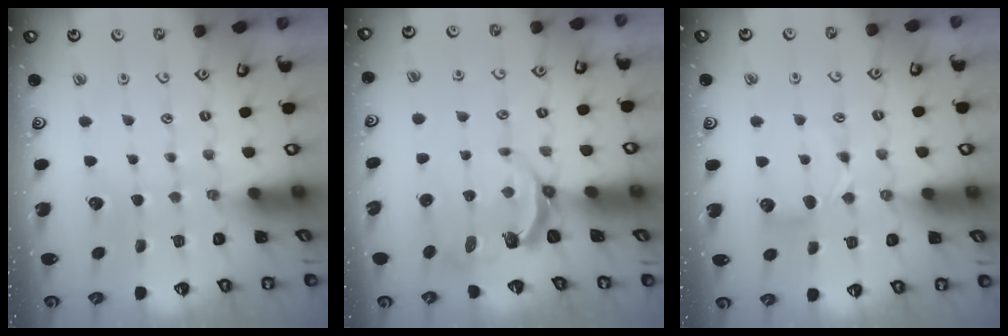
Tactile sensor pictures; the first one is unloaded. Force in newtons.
{"total": 5.4, "press": 4.3, "slide": 3.2}
{"total": 5.6, "press": 5.5, "slide": 0.8}